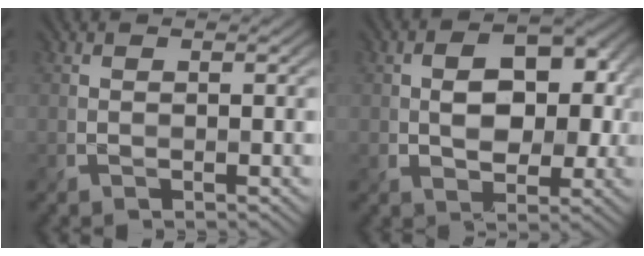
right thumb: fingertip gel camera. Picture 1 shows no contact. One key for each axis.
{"total": 7.3, "fx": 0.4, "fy": 4.9, "fz": 5.4, "tx": -0.074, "ty": 0.004, "tz": -0.001}